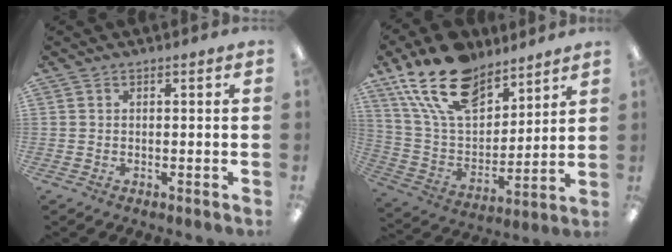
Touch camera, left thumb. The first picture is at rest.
{"total": 19.8, "force": [13.5, 10.6, 10.0], "torque": [-0.196, -0.064, 0.248]}